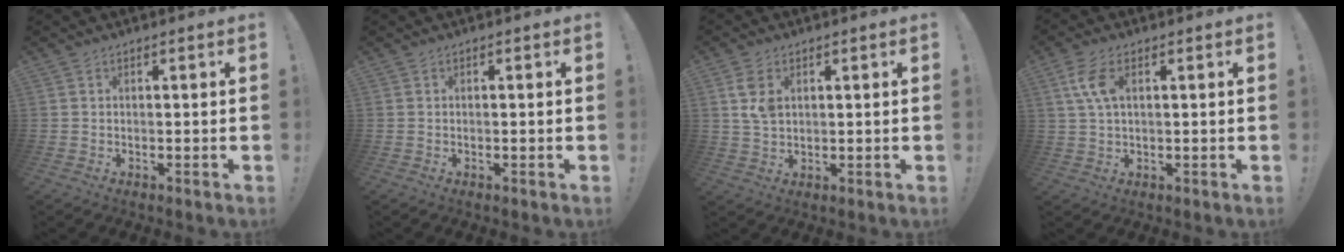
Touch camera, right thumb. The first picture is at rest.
{"total": 0.0}
{"total": 6.2, "force": [2.3, 4.0, 4.1], "torque": [-0.067, -0.006, 0.041]}
{"total": 7.0, "force": [2.0, 3.5, 5.7], "torque": [-0.115, 0.000, 0.036]}